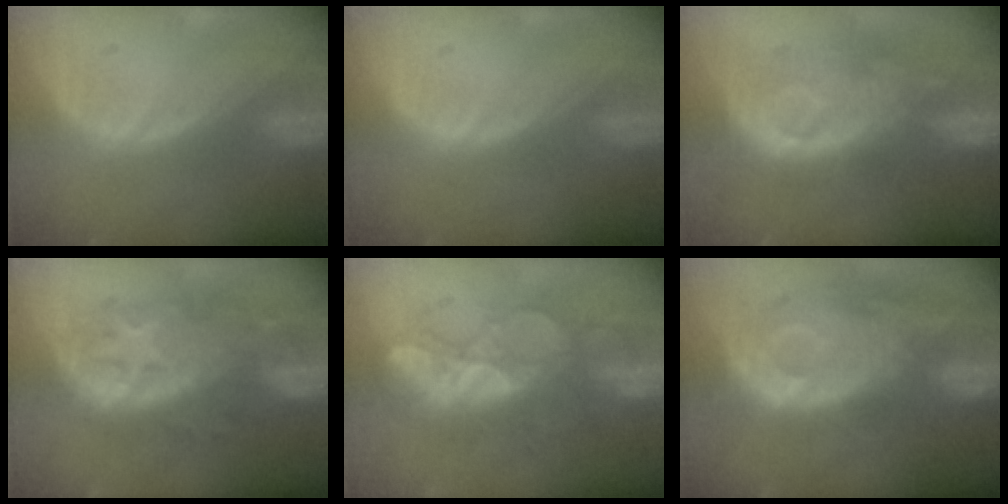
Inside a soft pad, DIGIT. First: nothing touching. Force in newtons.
{"total": 0.0}
{"total": 9.9, "press": 9.8, "slide": 1.8}
{"total": 9.6, "press": 9.6, "slide": 0.5}
{"total": 8.3, "press": 8.1, "slide": 1.8}
{"total": 12.4, "press": 10.9, "slide": 5.9}